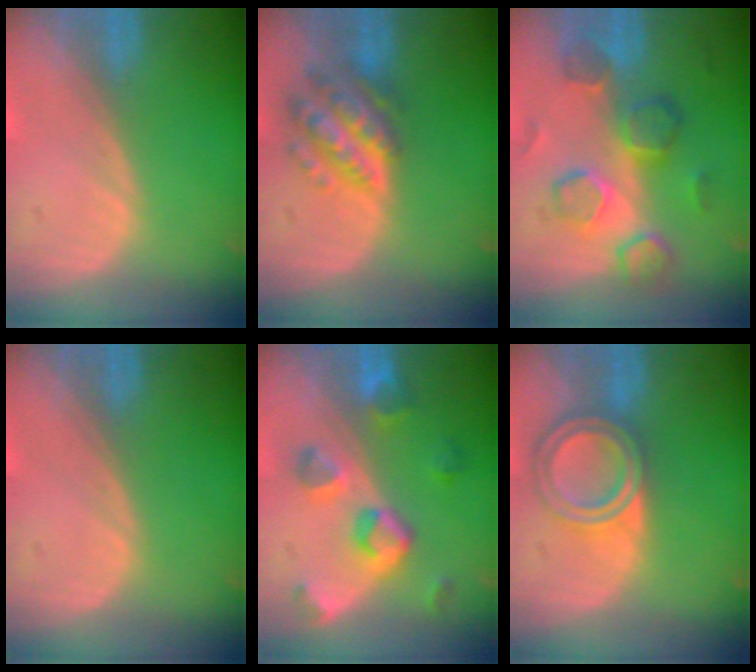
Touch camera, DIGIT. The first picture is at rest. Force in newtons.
{"total": 7.4, "press": 7.3, "slide": 0.5}
{"total": 8.7, "press": 8.4, "slide": 2.2}
{"total": 0.0}
{"total": 7.6, "press": 7.2, "slide": 2.5}
{"total": 6.8, "press": 6.1, "slide": 3.1}